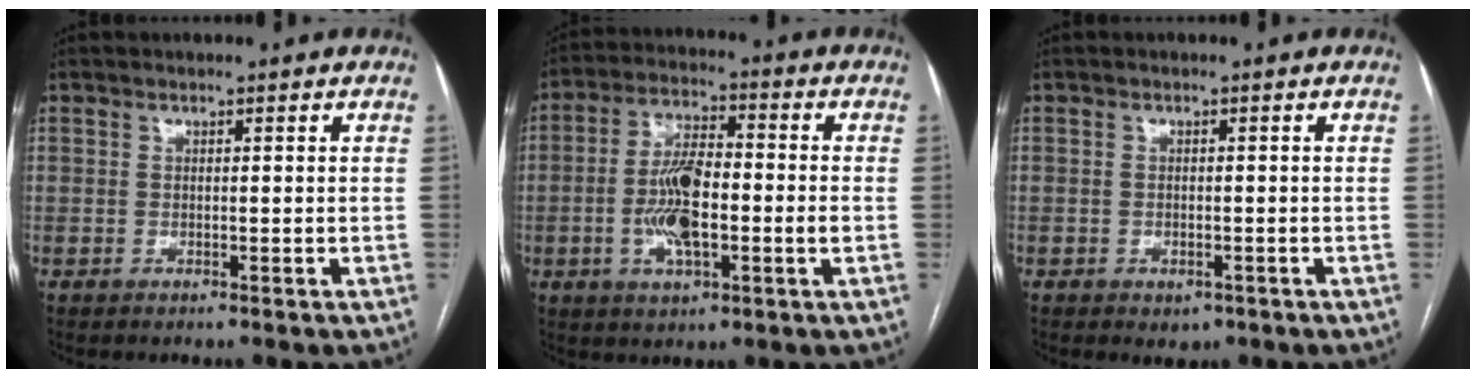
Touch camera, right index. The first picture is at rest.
{"total": 10.3, "force": [-1.7, 3.1, 9.7], "torque": [-0.195, 0.010, -0.031]}
{"total": 2.0, "force": [-1.1, 1.3, 1.1], "torque": [-0.011, 0.001, -0.005]}